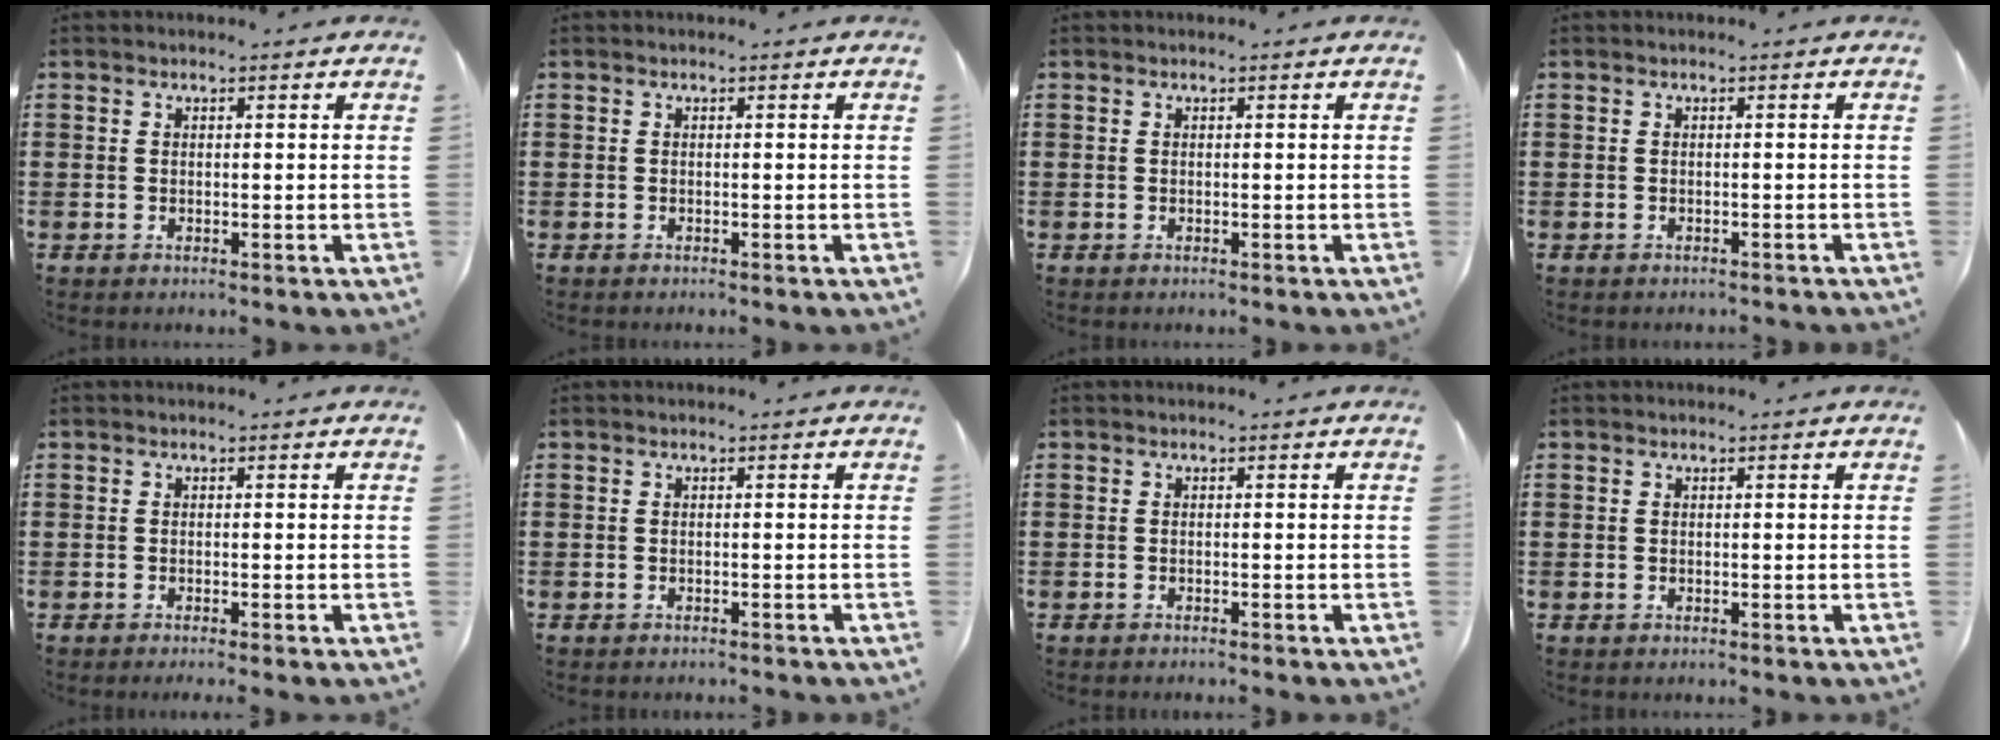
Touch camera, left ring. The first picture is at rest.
{"total": 0.0}
{"total": 0.0}
{"total": 0.6, "force": [-0.5, 0.0, 0.1], "torque": [-0.004, -0.003, -0.010]}
{"total": 0.6, "force": [-0.5, -0.1, 0.4], "torque": [-0.008, -0.001, -0.010]}
{"total": 0.5, "force": [-0.5, 0.0, 0.1], "torque": [-0.005, -0.003, -0.010]}
{"total": 0.6, "force": [-0.5, 0.0, 0.2], "torque": [-0.005, -0.003, -0.010]}
{"total": 0.0}